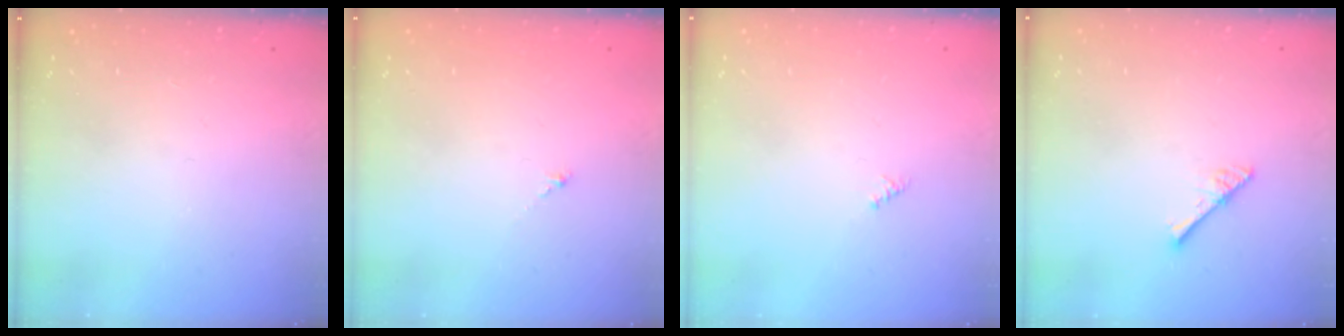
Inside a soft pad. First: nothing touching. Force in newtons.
{"total": 0.0}
{"total": 0.0}
{"total": 2.9, "press": 2.9, "slide": 0.2}